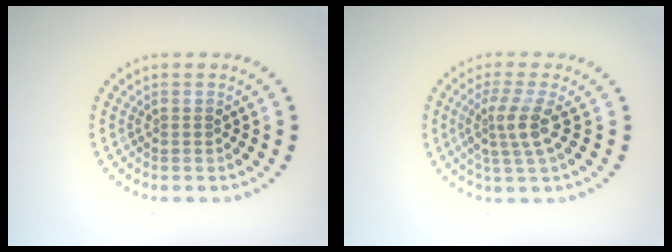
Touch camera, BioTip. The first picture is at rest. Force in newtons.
{"total": 2.8, "press": 2.1, "slide": 1.9}